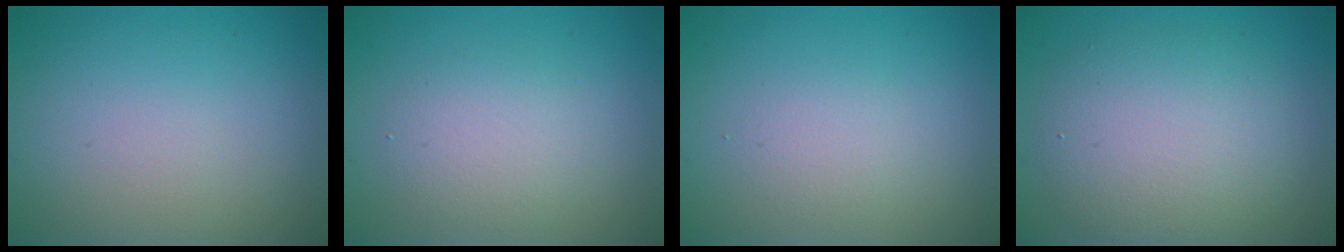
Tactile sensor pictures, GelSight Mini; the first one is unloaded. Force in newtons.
{"total": 2.6, "press": 2.6, "slide": 0.2}
{"total": 1.4, "press": 1.4, "slide": 0.0}
{"total": 5.6, "press": 5.6, "slide": 0.6}